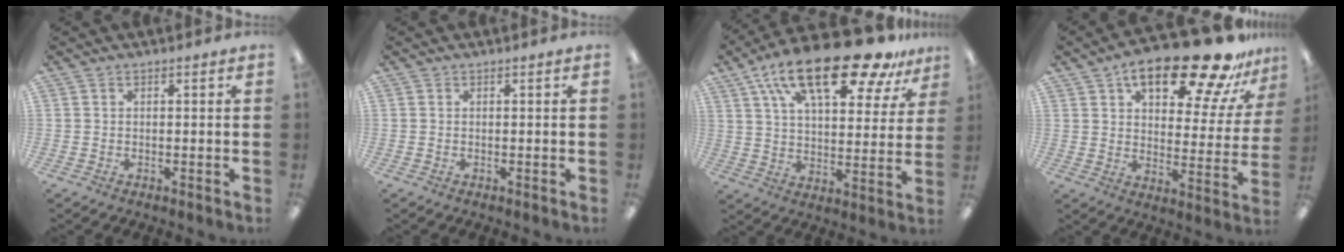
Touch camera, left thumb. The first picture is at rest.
{"total": 0.0}
{"total": 24.2, "force": [15.3, 9.3, 16.3], "torque": [-0.271, -0.074, 0.256]}
{"total": 22.3, "force": [14.8, 8.2, 14.4], "torque": [-0.201, -0.089, 0.238]}